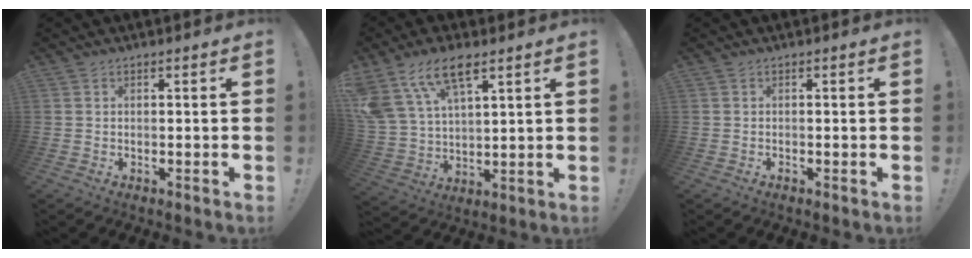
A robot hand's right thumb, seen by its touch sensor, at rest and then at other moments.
{"total": 14.1, "force": [8.9, 6.5, 8.8], "torque": [-0.180, -0.037, 0.167]}
{"total": 0.6, "force": [-0.6, 0.0, 0.0], "torque": [-0.007, 0.002, -0.008]}